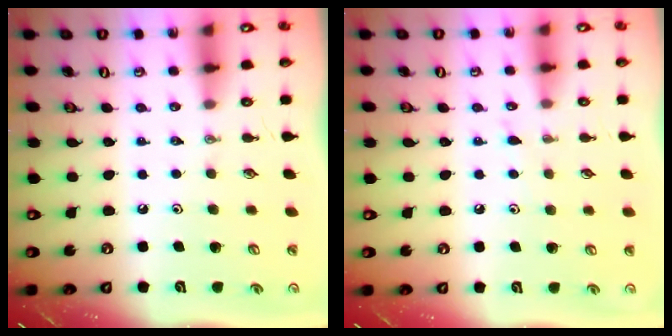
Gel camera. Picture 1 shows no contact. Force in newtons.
{"total": 3.0, "press": 2.9, "slide": 0.4}